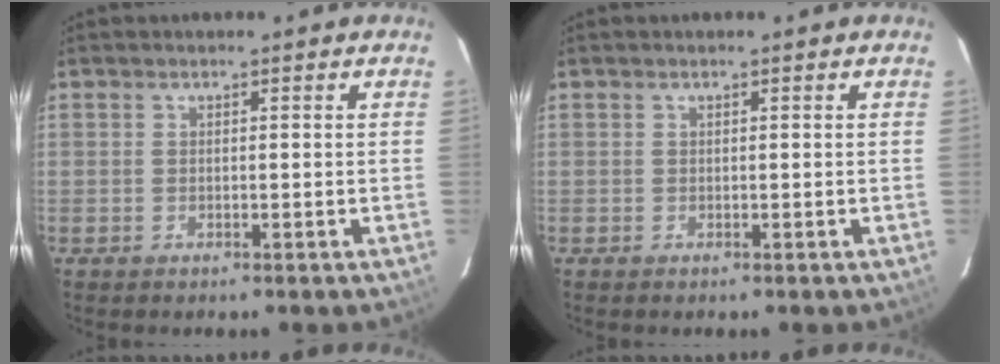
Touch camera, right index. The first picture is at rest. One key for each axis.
{"total": 0.0}